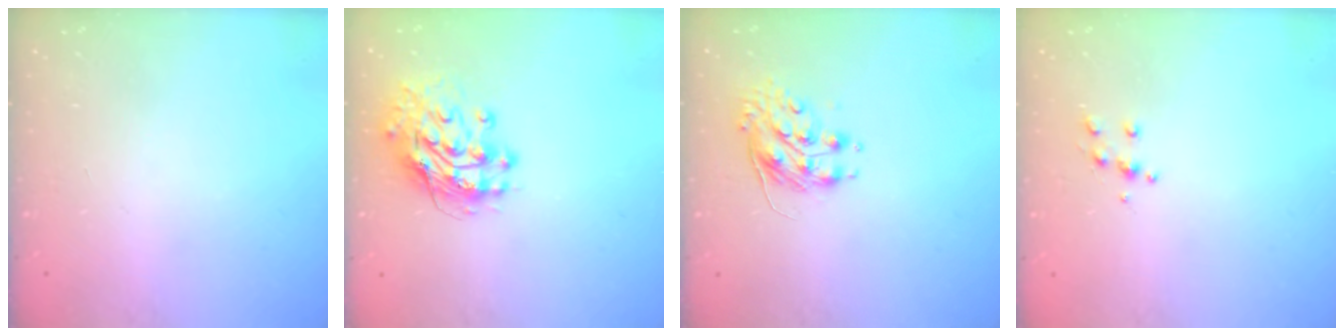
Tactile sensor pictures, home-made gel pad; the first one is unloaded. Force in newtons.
{"total": 12.8, "press": 12.7, "slide": 1.1}
{"total": 8.0, "press": 8.0, "slide": 0.2}
{"total": 5.2, "press": 5.0, "slide": 1.1}